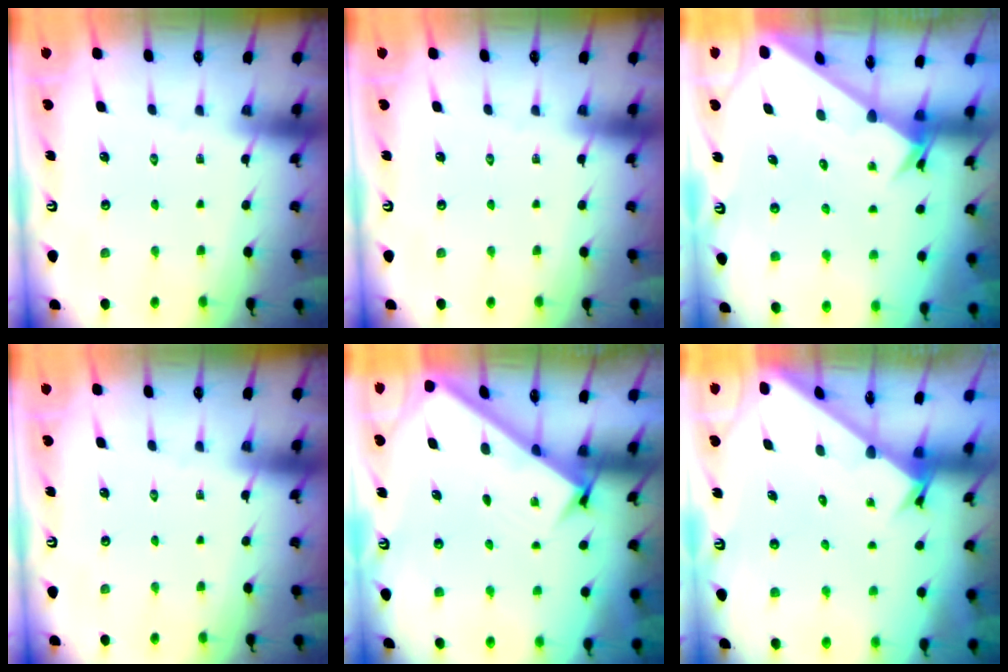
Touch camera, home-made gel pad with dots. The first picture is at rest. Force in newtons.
{"total": 0.0}
{"total": 2.9, "press": 2.9, "slide": 0.1}
{"total": 0.0}
{"total": 2.9, "press": 2.9, "slide": 0.4}
{"total": 2.8, "press": 2.8, "slide": 0.3}